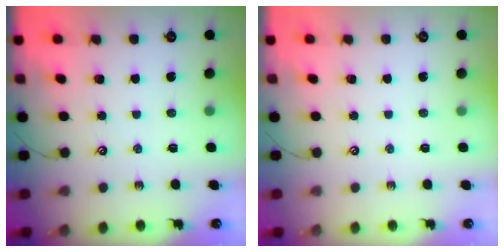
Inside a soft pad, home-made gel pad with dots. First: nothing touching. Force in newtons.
{"total": 0.0}